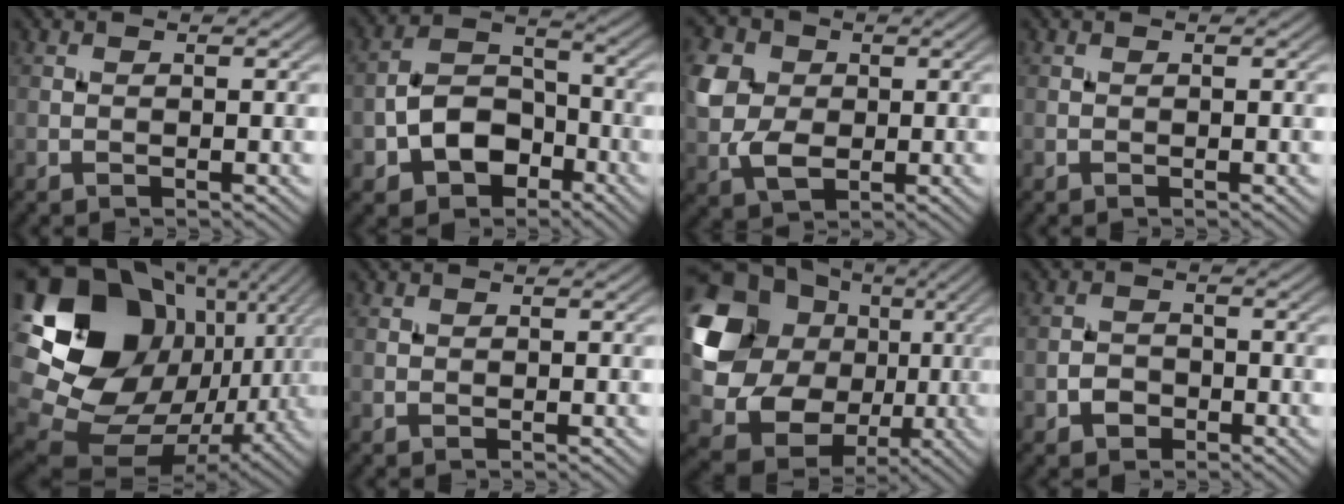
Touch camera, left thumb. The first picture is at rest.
{"total": 8.3, "force": [-3.6, 5.8, 4.8], "torque": [-0.093, -0.001, -0.077]}
{"total": 7.1, "force": [0.5, 5.7, 4.1], "torque": [-0.112, 0.000, 0.003]}
{"total": 0.0}
{"total": 21.4, "force": [4.3, 16.4, 13.1], "torque": [-0.298, -0.006, 0.114]}
{"total": 0.0}
{"total": 15.7, "force": [2.0, 13.2, 8.2], "torque": [-0.202, -0.006, 0.030]}
{"total": 2.5, "force": [-1.3, 1.9, 1.0], "torque": [-0.013, 0.002, -0.029]}